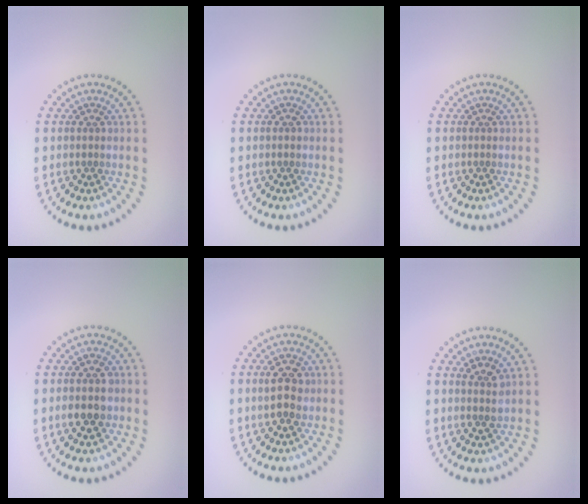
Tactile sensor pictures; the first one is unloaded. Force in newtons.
{"total": 0.7, "press": 0.7, "slide": 0.0}
{"total": 0.0}
{"total": 2.8, "press": 2.8, "slide": 0.4}
{"total": 2.7, "press": 2.7, "slide": 0.1}
{"total": 1.4, "press": 1.2, "slide": 0.6}